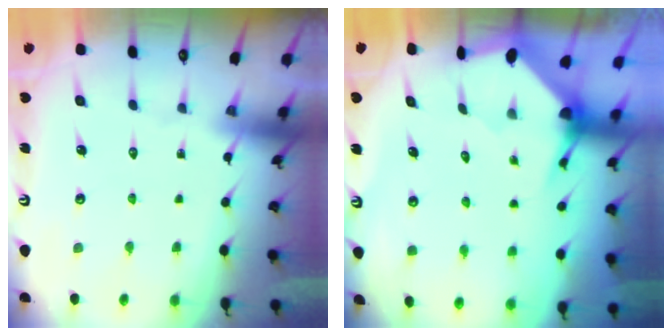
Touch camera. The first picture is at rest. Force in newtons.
{"total": 3.5, "press": 3.5, "slide": 0.5}